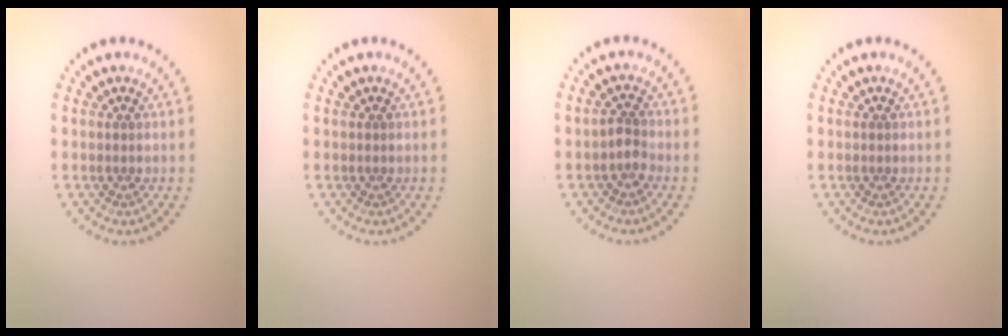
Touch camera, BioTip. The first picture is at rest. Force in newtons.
{"total": 0.0}
{"total": 1.4, "press": 1.1, "slide": 0.9}
{"total": 0.0}